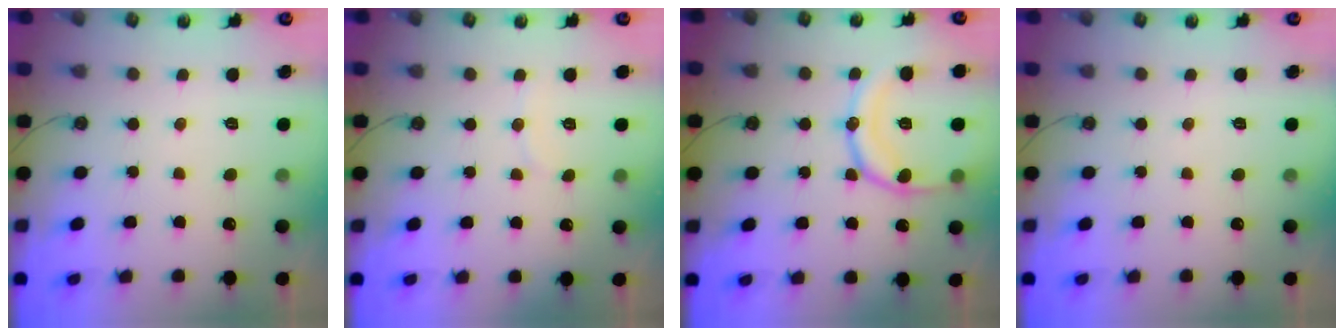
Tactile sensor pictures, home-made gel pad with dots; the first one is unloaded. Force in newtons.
{"total": 3.5, "press": 3.5, "slide": 0.4}
{"total": 15.6, "press": 15.5, "slide": 1.6}
{"total": 0.0}